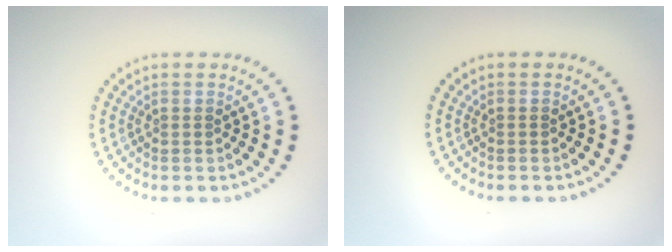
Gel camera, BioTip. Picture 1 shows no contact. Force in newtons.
{"total": 0.0}